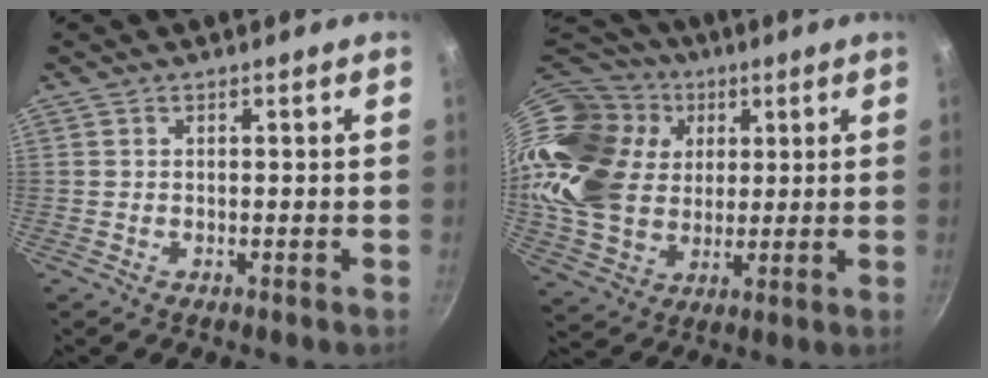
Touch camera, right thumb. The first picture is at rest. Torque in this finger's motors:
{"motor_torque": [0.91, 1.36, 0.64, 0.52, 0.22]}